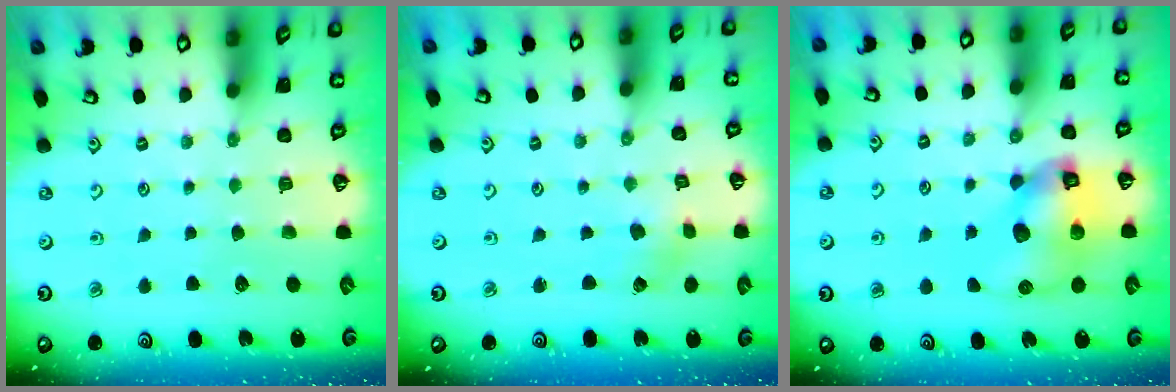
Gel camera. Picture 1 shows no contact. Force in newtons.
{"total": 1.2, "press": 1.1, "slide": 0.2}
{"total": 12.2, "press": 12.1, "slide": 1.8}